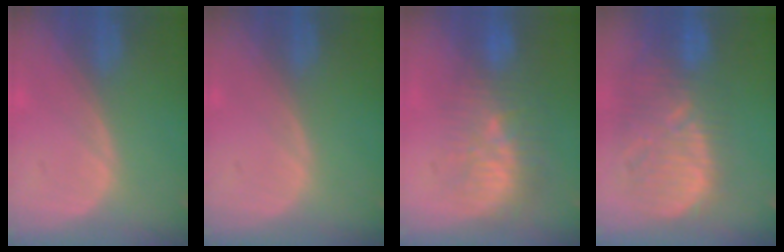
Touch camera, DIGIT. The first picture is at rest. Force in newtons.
{"total": 0.0}
{"total": 9.6, "press": 8.9, "slide": 3.6}
{"total": 12.8, "press": 11.3, "slide": 6.0}